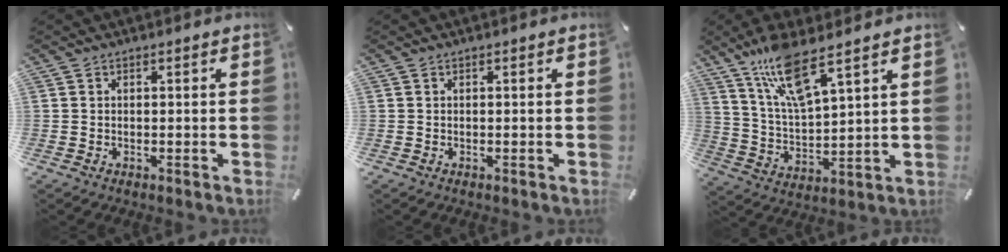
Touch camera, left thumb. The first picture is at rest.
{"total": 0.0}
{"total": 12.7, "force": [9.4, 2.9, 8.1], "torque": [-0.173, -0.033, 0.169]}